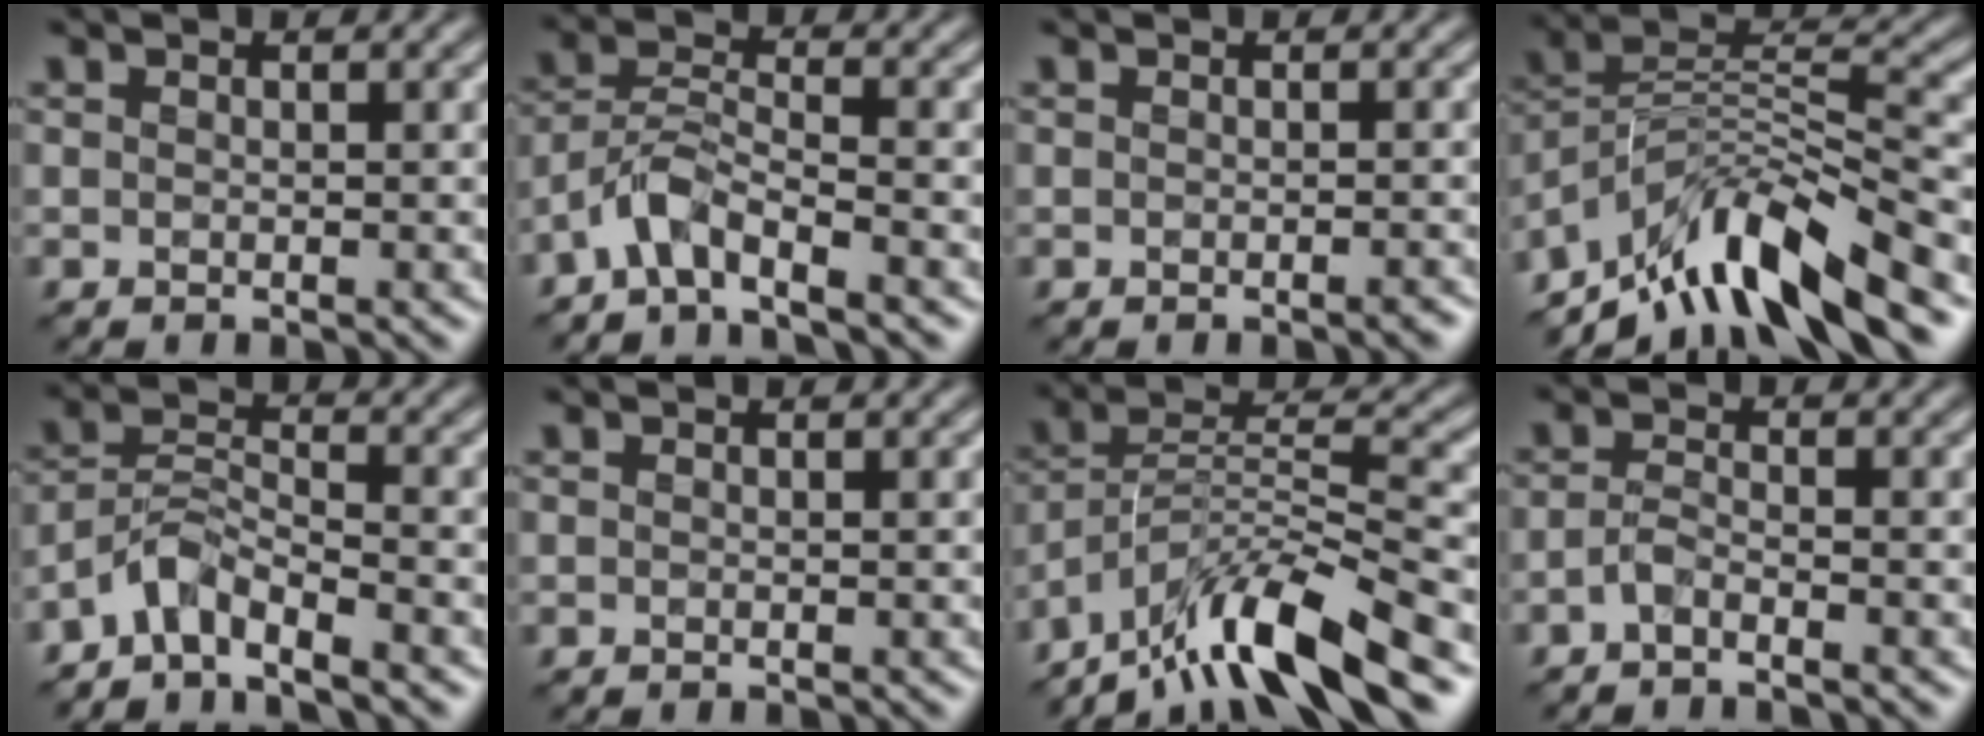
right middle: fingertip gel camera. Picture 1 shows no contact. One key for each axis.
{"total": 3.5, "fx": -2.7, "fy": 1.0, "fz": 2.1, "tx": -0.041, "ty": 0.013, "tz": -0.062}
{"total": 1.0, "fx": -0.4, "fy": 0.3, "fz": 0.8, "tx": -0.006, "ty": 0.001, "tz": -0.008}
{"total": 10.4, "fx": -7.3, "fy": 3.2, "fz": 6.7, "tx": -0.114, "ty": 0.016, "tz": -0.146}
{"total": 3.7, "fx": -3.1, "fy": 1.0, "fz": 1.8, "tx": -0.032, "ty": 0.010, "tz": -0.071}
{"total": 0.0}
{"total": 10.6, "fx": -8.0, "fy": 2.1, "fz": 6.5, "tx": -0.110, "ty": 0.018, "tz": -0.153}
{"total": 1.3, "fx": -1.0, "fy": 0.3, "fz": 0.8, "tx": -0.020, "ty": 0.003, "tz": -0.027}